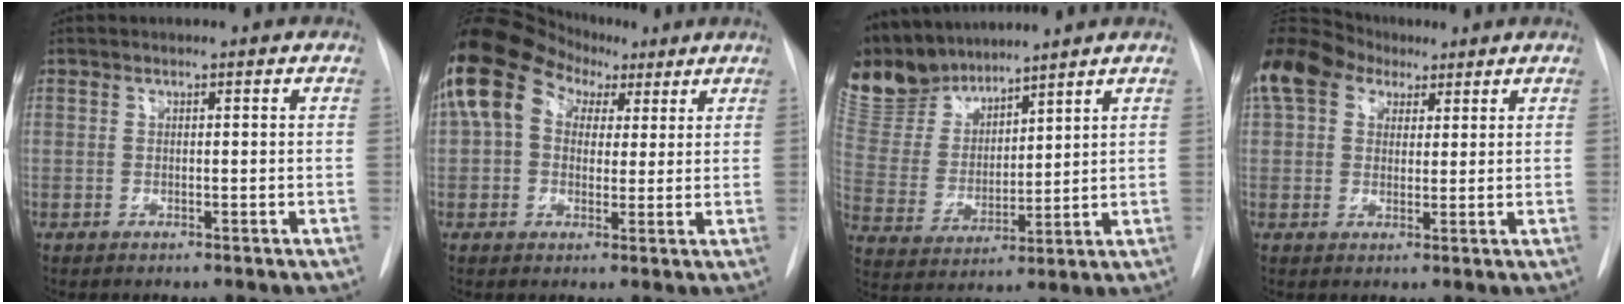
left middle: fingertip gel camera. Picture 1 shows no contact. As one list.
[{"total": 13.6, "force": [5.7, 9.7, 7.7], "torque": [-0.168, 0.068, 0.097]}, {"total": 11.5, "force": [10.8, 3.0, 2.6], "torque": [-0.063, 0.003, 0.226]}, {"total": 17.5, "force": [10.0, 11.6, 8.5], "torque": [-0.232, 0.084, 0.183]}]